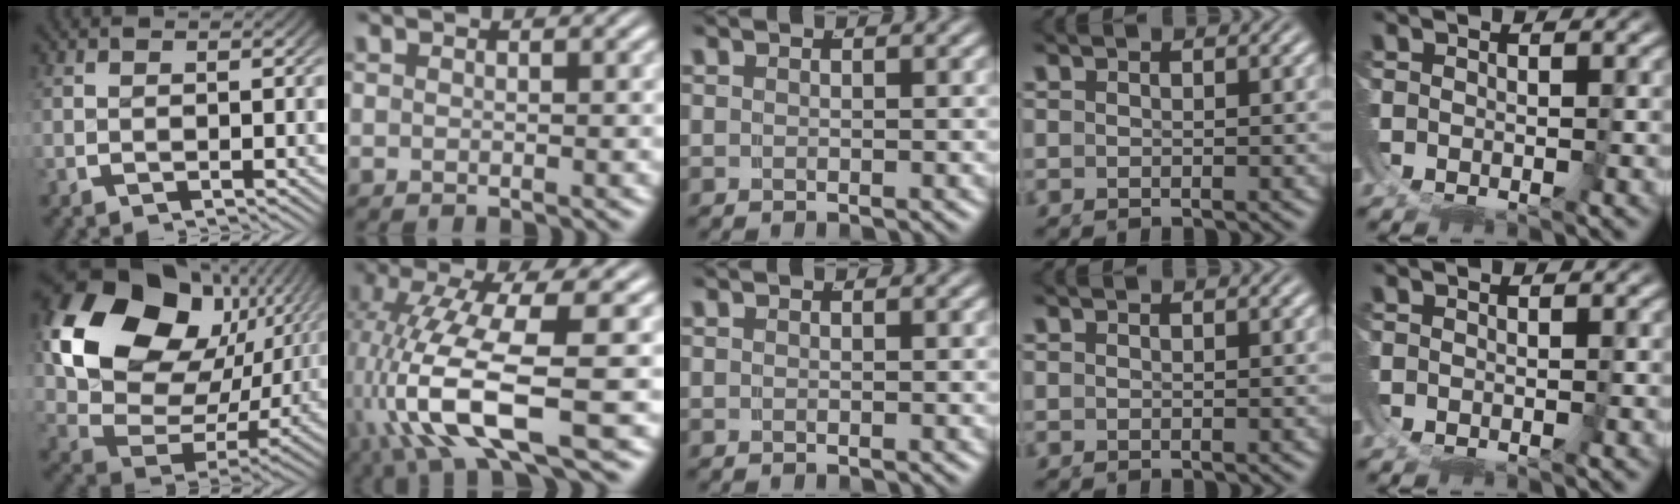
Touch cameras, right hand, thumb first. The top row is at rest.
{"thumb": {"total": 17.8, "force": [2.7, 12.4, 12.6], "torque": [-0.244, -0.022, 0.048]}, "index": {"total": 9.8, "force": [-2.1, 3.9, 8.8], "torque": [-0.192, -0.034, -0.012]}}